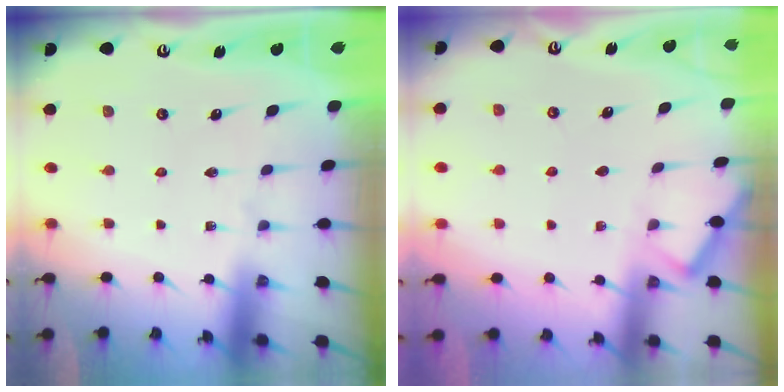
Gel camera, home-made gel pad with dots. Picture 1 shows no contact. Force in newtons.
{"total": 2.7, "press": 2.6, "slide": 0.3}